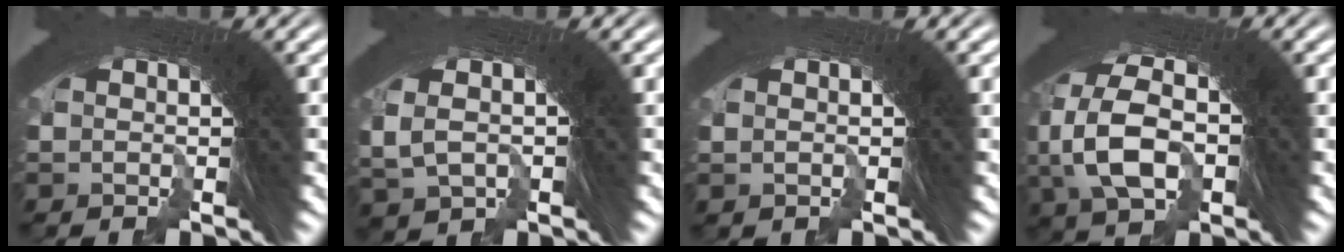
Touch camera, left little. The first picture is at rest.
{"total": 4.7, "force": [0.0, 4.1, 2.2], "torque": [-0.056, 0.012, -0.006]}
{"total": 0.0}
{"total": 7.0, "force": [-1.5, 5.6, 3.8], "torque": [-0.076, -0.005, -0.023]}